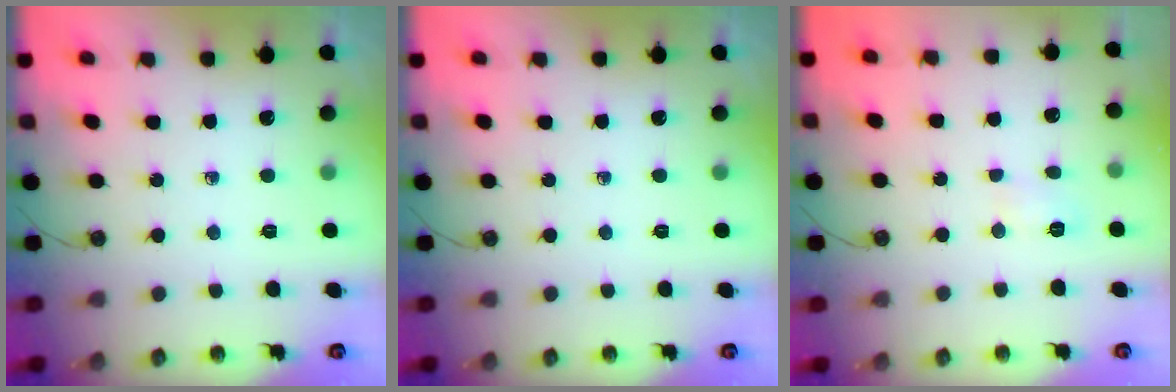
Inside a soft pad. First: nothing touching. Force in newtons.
{"total": 0.0}
{"total": 3.9, "press": 3.8, "slide": 0.5}